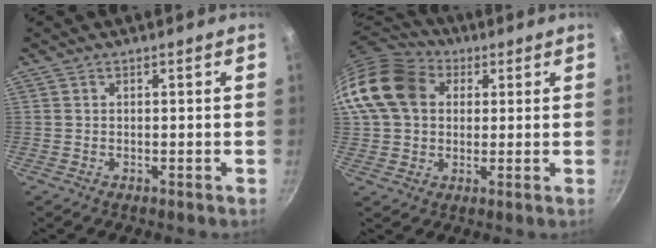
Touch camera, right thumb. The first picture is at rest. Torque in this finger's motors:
{"motor_torque": [1.18, 1.27, 0.88, 0.26, 0.12]}